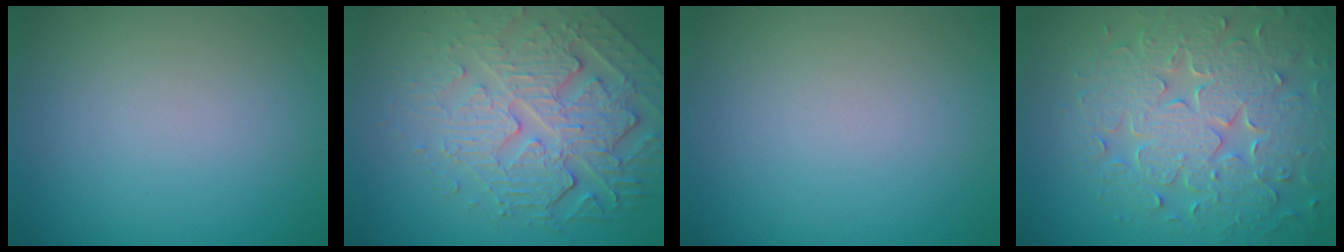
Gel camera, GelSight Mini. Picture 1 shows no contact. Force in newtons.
{"total": 7.1, "press": 5.2, "slide": 4.8}
{"total": 0.0}
{"total": 8.3, "press": 6.2, "slide": 5.6}